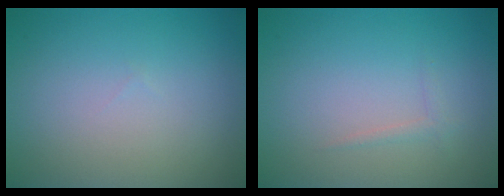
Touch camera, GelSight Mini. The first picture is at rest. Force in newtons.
{"total": 0.6, "press": 0.6, "slide": 0.1}